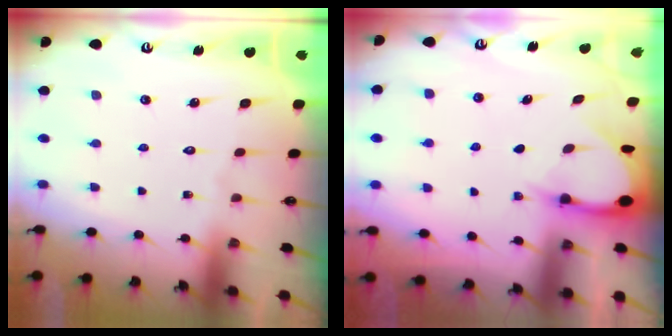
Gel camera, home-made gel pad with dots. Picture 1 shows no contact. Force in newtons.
{"total": 3.4, "press": 3.4, "slide": 0.2}